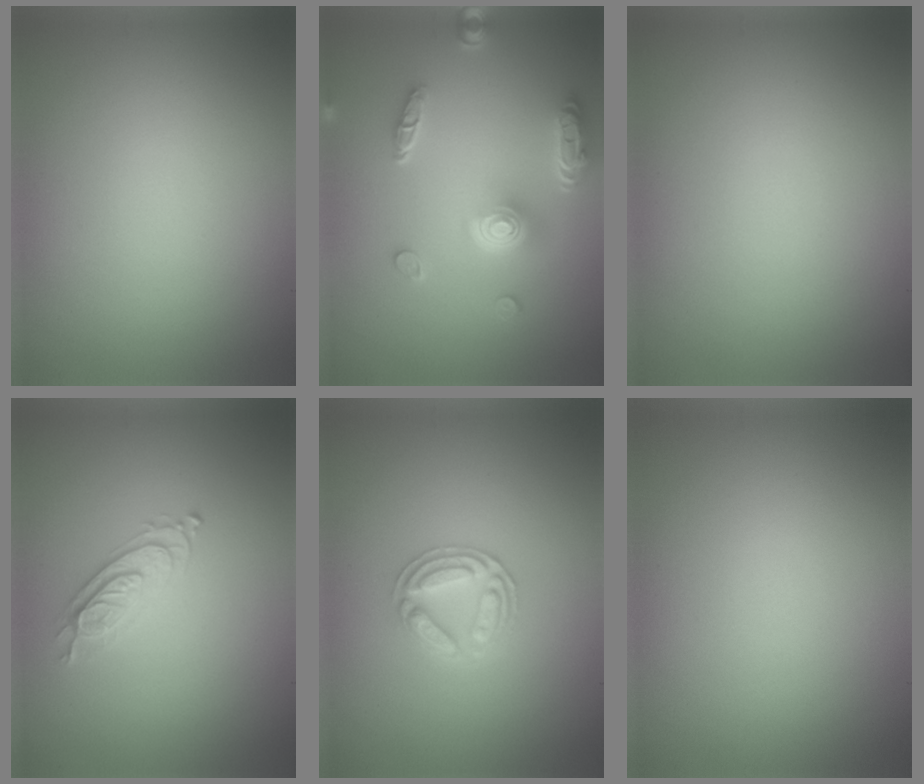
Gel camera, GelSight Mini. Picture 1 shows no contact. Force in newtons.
{"total": 5.0, "press": 4.0, "slide": 3.1}
{"total": 0.0}
{"total": 2.2, "press": 2.2, "slide": 0.5}
{"total": 2.8, "press": 2.7, "slide": 0.5}
{"total": 0.0}